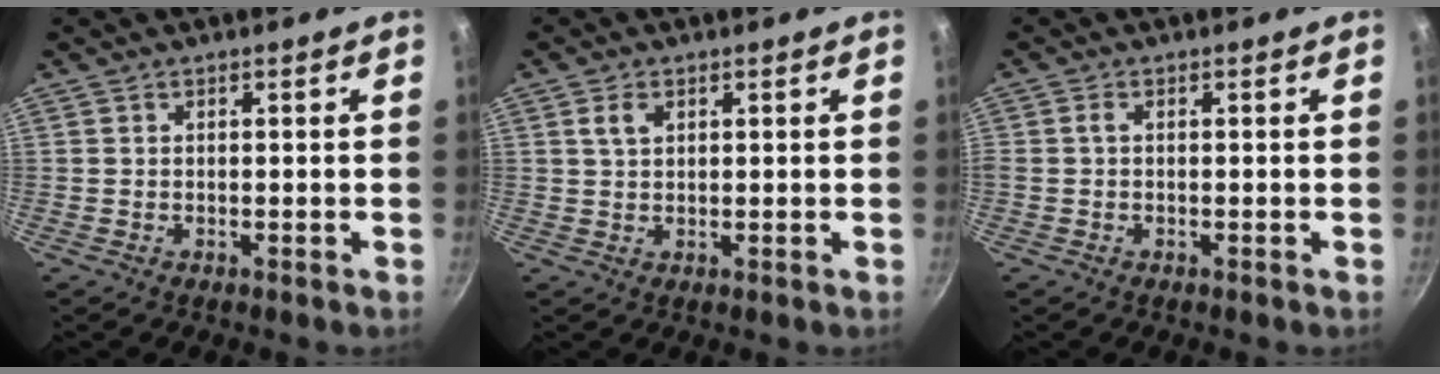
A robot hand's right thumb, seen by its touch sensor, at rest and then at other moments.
{"total": 2.7, "force": [1.2, 1.6, 1.8], "torque": [-0.032, -0.001, 0.025]}
{"total": 1.1, "force": [0.0, 0.4, 1.0], "torque": [-0.026, -0.001, -0.002]}